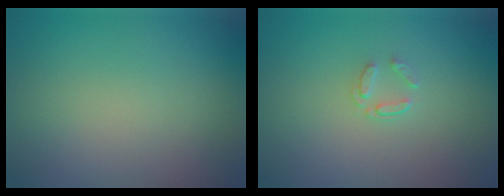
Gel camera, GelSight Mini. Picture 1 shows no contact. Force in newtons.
{"total": 1.1, "press": 0.7, "slide": 0.9}